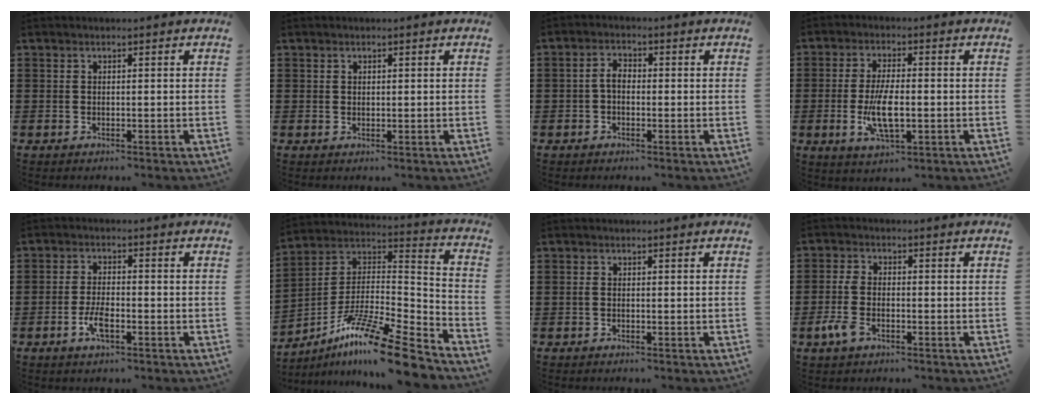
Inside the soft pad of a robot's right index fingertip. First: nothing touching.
{"total": 0.7, "force": [0.4, 0.4, 0.2], "torque": [-0.007, 0.001, 0.010]}
{"total": 2.6, "force": [-0.5, 1.5, 2.1], "torque": [-0.050, 0.000, -0.012]}
{"total": 7.6, "force": [-1.2, 2.9, 7.0], "torque": [-0.152, -0.010, -0.027]}
{"total": 4.0, "force": [-1.7, 1.6, 3.3], "torque": [-0.077, -0.003, -0.036]}
{"total": 13.5, "force": [-10.3, 1.3, 8.6], "torque": [-0.147, 0.023, -0.193]}
{"total": 0.6, "force": [-0.2, 0.3, 0.5], "torque": [-0.019, -0.003, -0.006]}
{"total": 4.2, "force": [-1.8, 2.3, 3.0], "torque": [-0.082, -0.003, -0.040]}